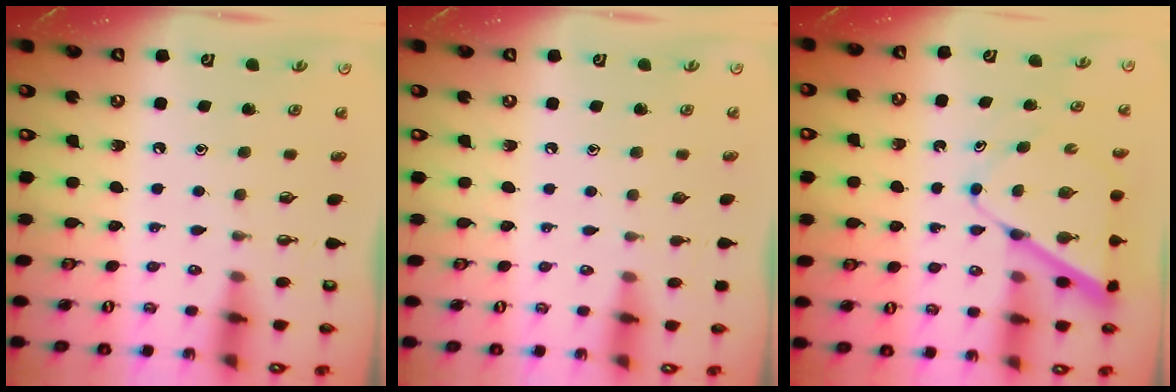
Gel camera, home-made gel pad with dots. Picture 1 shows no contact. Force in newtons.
{"total": 0.0}
{"total": 8.8, "press": 8.8, "slide": 0.9}